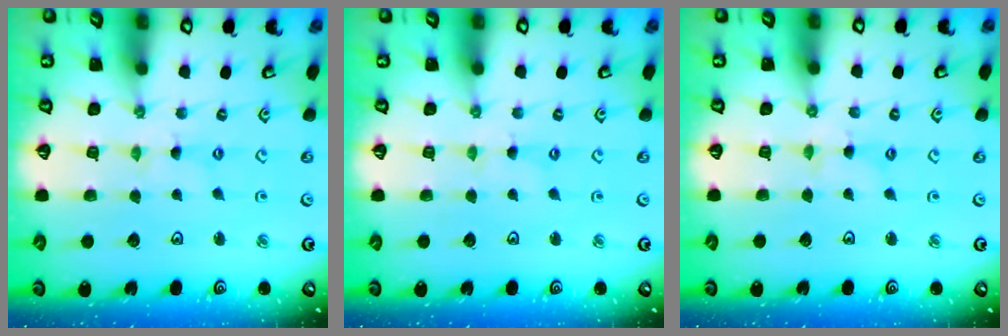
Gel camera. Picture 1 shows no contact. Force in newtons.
{"total": 1.0, "press": 1.0, "slide": 0.2}
{"total": 0.6, "press": 0.6, "slide": 0.2}